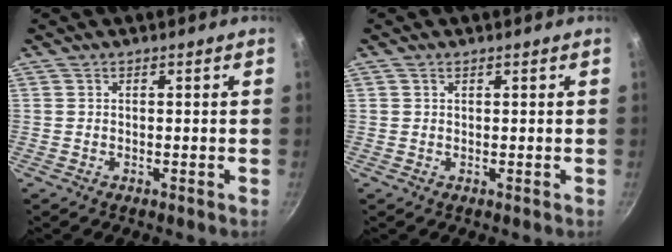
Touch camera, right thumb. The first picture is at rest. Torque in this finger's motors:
{"motor_torque": [0.26, -0.43, -0.07, 0.11, -0.02]}